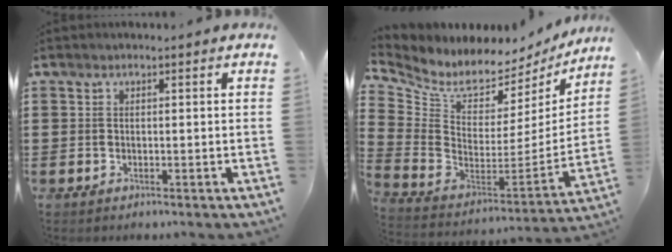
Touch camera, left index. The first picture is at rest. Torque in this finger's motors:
{"motor_torque": [1.42, -0.71, 0.42, 0.05]}